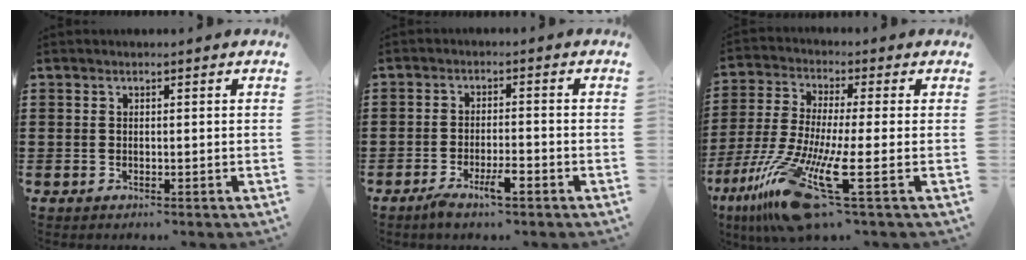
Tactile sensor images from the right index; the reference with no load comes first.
{"total": 4.2, "force": [-2.6, 0.9, 3.2], "torque": [-0.064, -0.002, -0.048]}
{"total": 16.5, "force": [-8.0, 2.1, 14.2], "torque": [-0.304, -0.008, -0.140]}